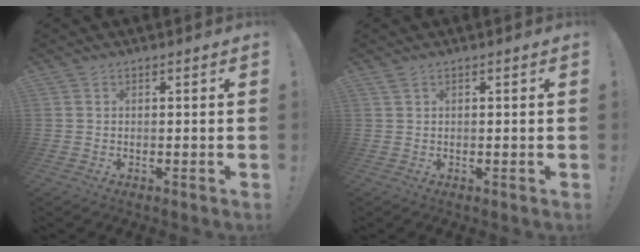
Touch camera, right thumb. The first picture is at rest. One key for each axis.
{"total": 1.7, "fx": 1.2, "fy": 0.4, "fz": 1.1, "tx": -0.014, "ty": -0.004, "tz": 0.022}